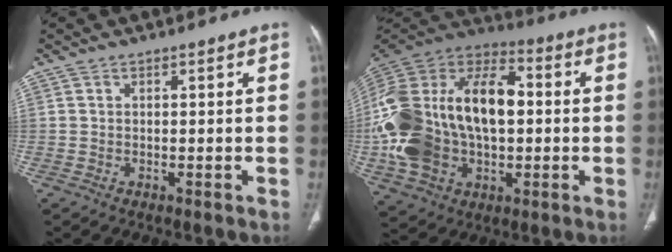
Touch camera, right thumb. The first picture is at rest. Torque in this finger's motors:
{"motor_torque": [2.53, 2.47, 2.76, -0.01, 0.36]}